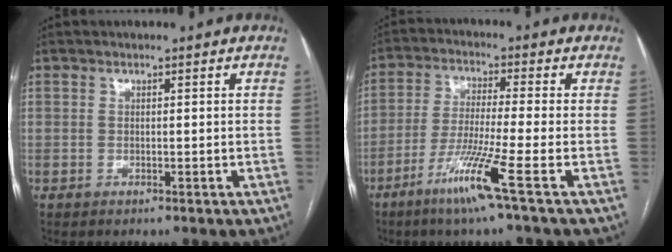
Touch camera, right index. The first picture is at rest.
{"total": 9.2, "force": [-4.8, -1.7, 7.7], "torque": [-0.148, -0.027, -0.099]}